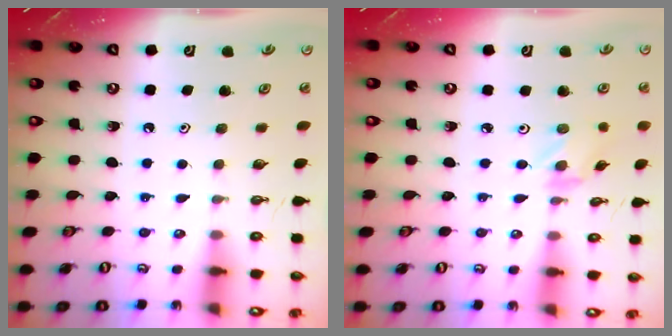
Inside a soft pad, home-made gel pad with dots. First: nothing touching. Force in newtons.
{"total": 0.8, "press": 0.6, "slide": 0.5}